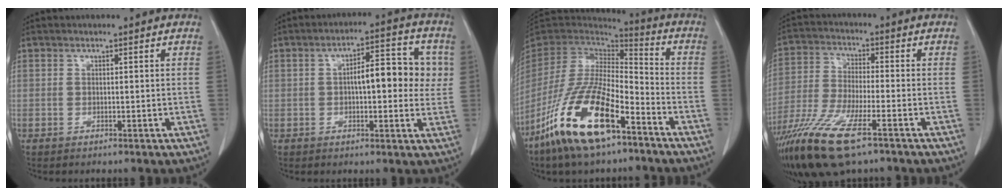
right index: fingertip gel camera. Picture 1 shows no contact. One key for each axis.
{"total": 10.0, "fx": 1.0, "fy": 3.5, "fz": 9.3, "tx": -0.126, "ty": 0.029, "tz": 0.012}
{"total": 19.0, "fx": -10.9, "fy": 5.4, "fz": 14.5, "tx": -0.311, "ty": -0.033, "tz": -0.206}
{"total": 13.8, "fx": -8.7, "fy": 2.7, "fz": 10.4, "tx": -0.219, "ty": -0.034, "tz": -0.164}